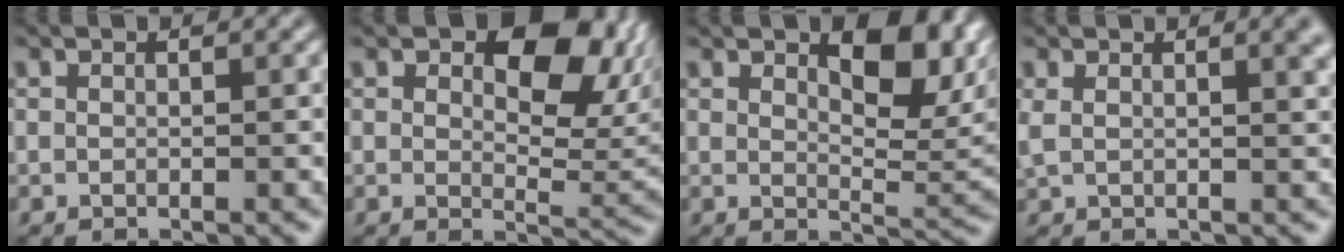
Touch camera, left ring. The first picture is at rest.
{"total": 9.2, "force": [3.9, 4.7, 6.8], "torque": [-0.088, 0.001, 0.063]}
{"total": 7.2, "force": [2.8, 3.1, 5.8], "torque": [-0.079, -0.004, 0.047]}
{"total": 4.0, "force": [1.6, 2.1, 3.1], "torque": [-0.042, 0.002, 0.031]}